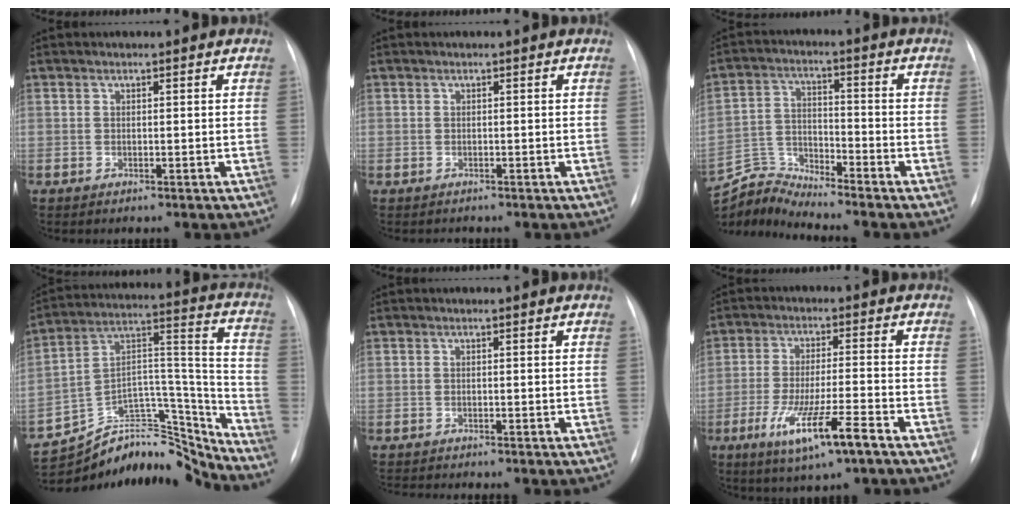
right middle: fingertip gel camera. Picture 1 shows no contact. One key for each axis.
{"total": 1.1, "fx": -0.7, "fy": 0.8, "fz": -0.2, "tx": -0.006, "ty": 0.004, "tz": -0.014}
{"total": 7.6, "fx": -7.3, "fy": -1.6, "fz": -1.0, "tx": 0.005, "ty": 0.013, "tz": -0.138}
{"total": 18.7, "fx": -18.0, "fy": 4.5, "fz": 2.9, "tx": -0.037, "ty": 0.085, "tz": -0.282}
{"total": 1.5, "fx": -1.5, "fy": -0.3, "fz": 0.1, "tx": 0.000, "ty": -0.006, "tz": -0.025}
{"total": 10.1, "fx": -5.3, "fy": 0.5, "fz": 8.6, "tx": -0.165, "ty": -0.024, "tz": -0.090}